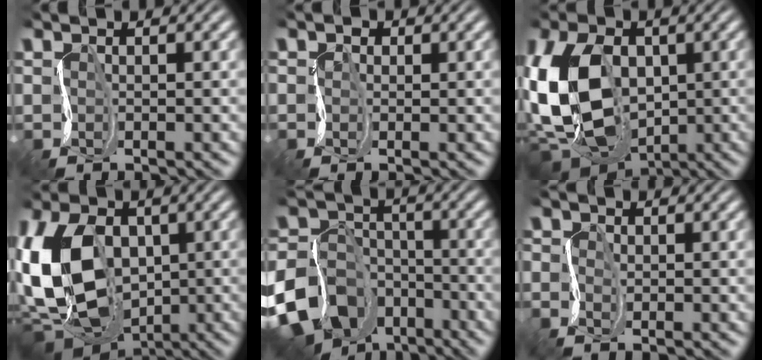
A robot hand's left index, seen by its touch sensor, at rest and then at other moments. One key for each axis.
{"total": 0.7, "fx": -0.3, "fy": 0.4, "fz": -0.5, "tx": 0.006, "ty": -0.002, "tz": -0.004}
{"total": 13.5, "fx": -1.0, "fy": 9.4, "fz": 9.6, "tx": -0.212, "ty": -0.026, "tz": -0.016}
{"total": 15.1, "fx": -1.1, "fy": 10.8, "fz": 10.5, "tx": -0.219, "ty": -0.026, "tz": -0.011}
{"total": 15.2, "fx": -9.3, "fy": 11.0, "fz": 4.8, "tx": -0.110, "ty": -0.051, "tz": -0.181}
{"total": 1.3, "fx": -1.2, "fy": 0.6, "fz": 0.1, "tx": -0.011, "ty": -0.004, "tz": -0.023}